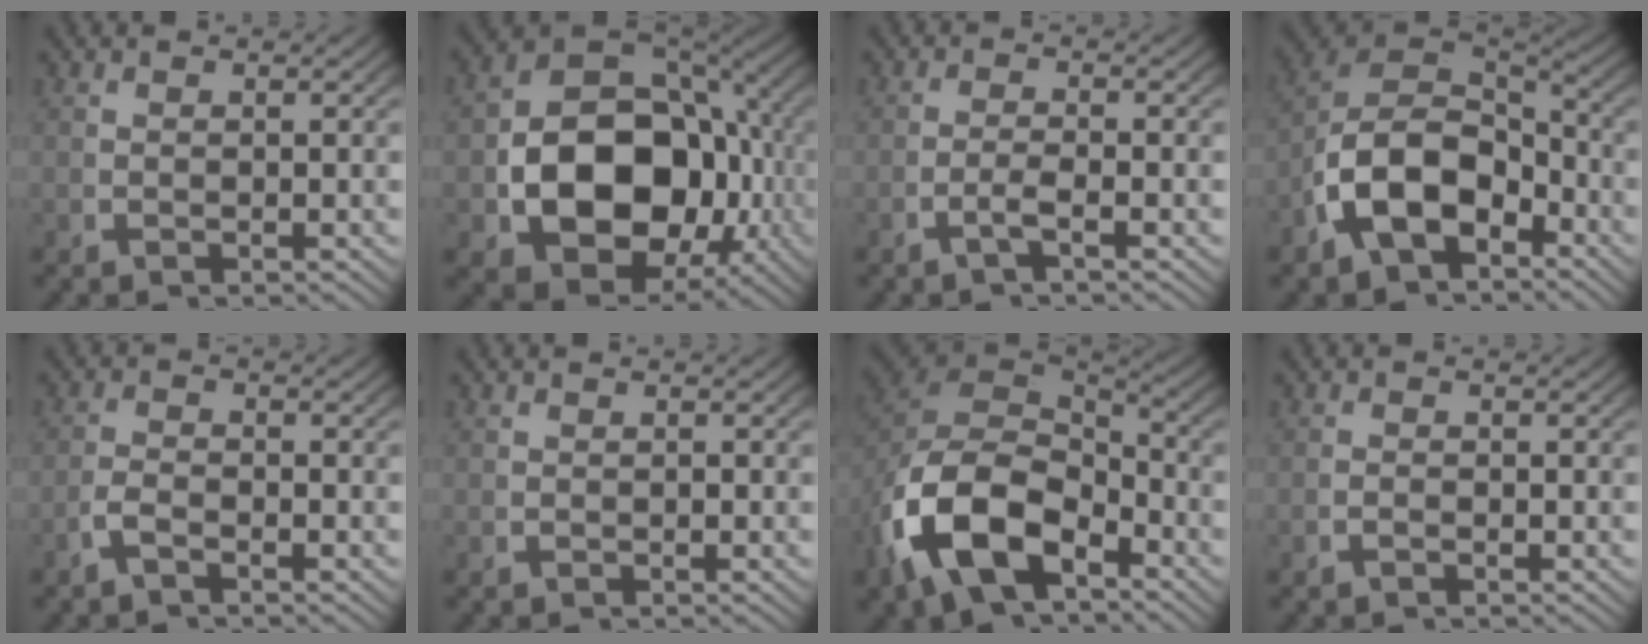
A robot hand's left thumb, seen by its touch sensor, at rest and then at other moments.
{"total": 17.4, "force": [-2.3, 12.1, 12.3], "torque": [-0.255, -0.069, -0.004]}
{"total": 1.7, "force": [-0.9, 0.3, 1.4], "torque": [-0.034, -0.003, -0.020]}
{"total": 11.6, "force": [-2.3, 8.3, 7.8], "torque": [-0.190, -0.040, -0.024]}
{"total": 1.6, "force": [-1.3, 0.5, 0.7], "torque": [-0.017, -0.003, -0.029]}
{"total": 0.0}
{"total": 12.7, "force": [-2.2, 8.9, 8.8], "torque": [-0.229, -0.041, -0.022]}
{"total": 0.6, "force": [-0.6, 0.1, 0.2], "torque": [-0.005, -0.002, -0.013]}